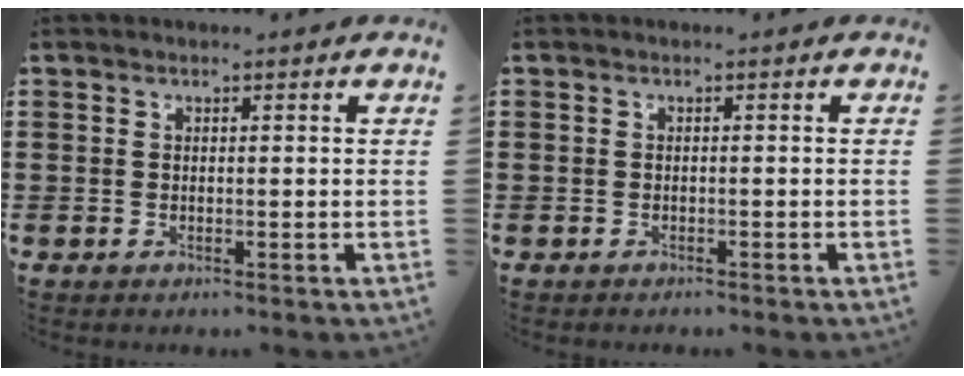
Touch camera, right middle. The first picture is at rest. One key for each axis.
{"total": 0.6, "fx": -0.5, "fy": 0.2, "fz": -0.1, "tx": 0.002, "ty": 0.003, "tz": -0.013}